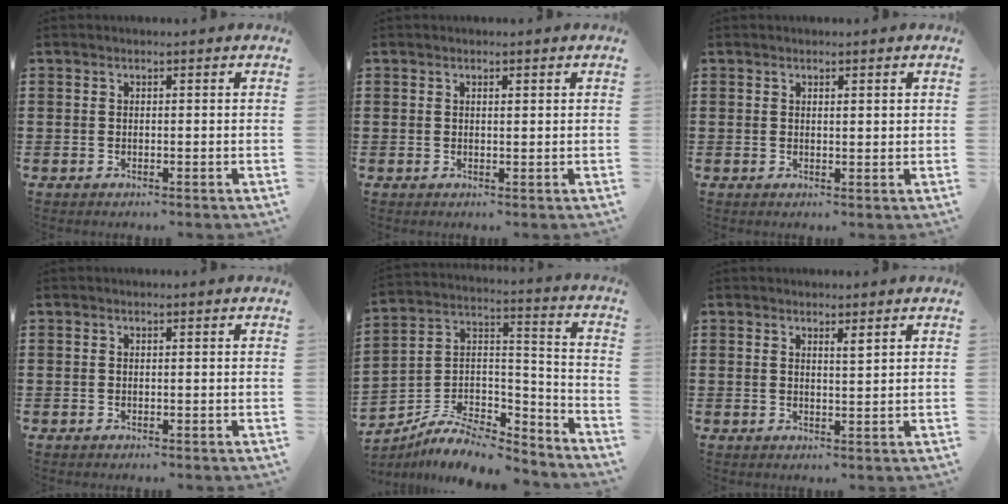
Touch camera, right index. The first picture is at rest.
{"total": 0.6, "force": [0.3, 0.2, 0.4], "torque": [-0.009, 0.001, 0.005]}
{"total": 0.8, "force": [0.5, 0.2, 0.5], "torque": [-0.011, 0.002, 0.009]}
{"total": 0.0}
{"total": 8.2, "force": [-6.7, 3.2, 3.4], "torque": [-0.067, 0.014, -0.130]}
{"total": 1.5, "force": [1.2, 0.1, 0.9], "torque": [-0.011, -0.002, 0.020]}